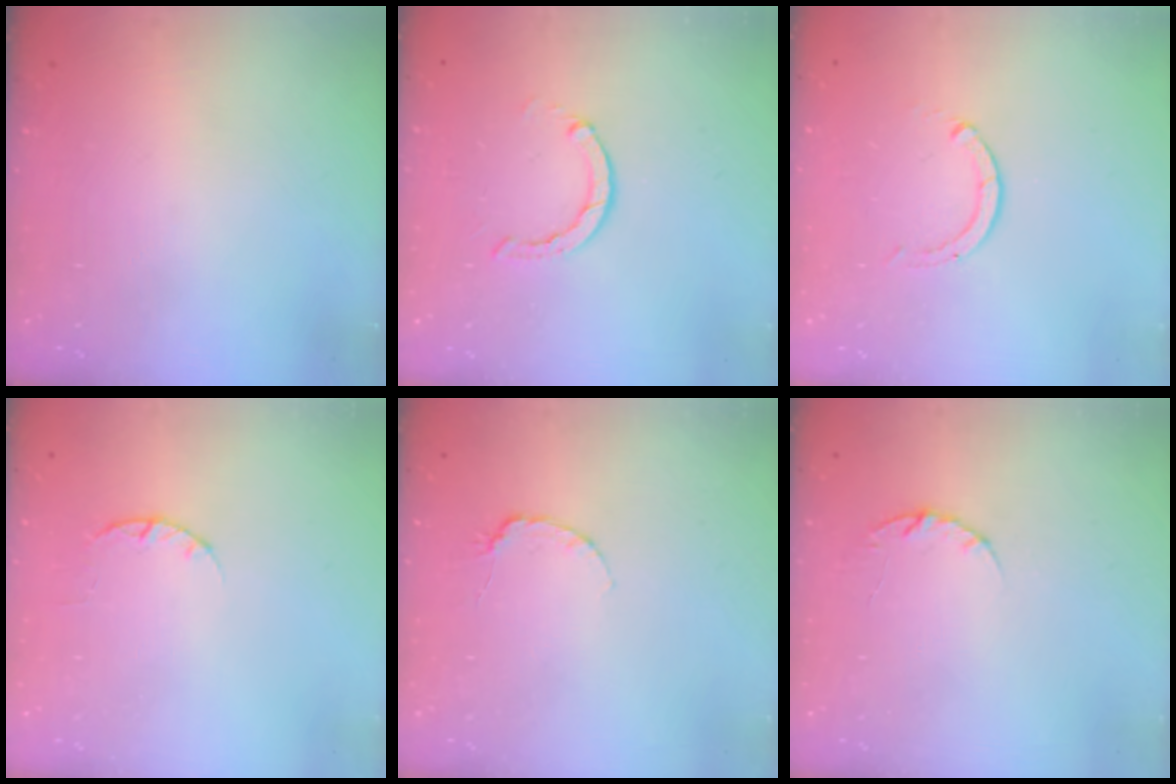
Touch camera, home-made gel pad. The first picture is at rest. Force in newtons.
{"total": 2.8, "press": 2.7, "slide": 0.4}
{"total": 0.0}
{"total": 2.4, "press": 2.4, "slide": 0.4}
{"total": 3.7, "press": 3.6, "slide": 0.5}
{"total": 4.4, "press": 4.4, "slide": 0.6}